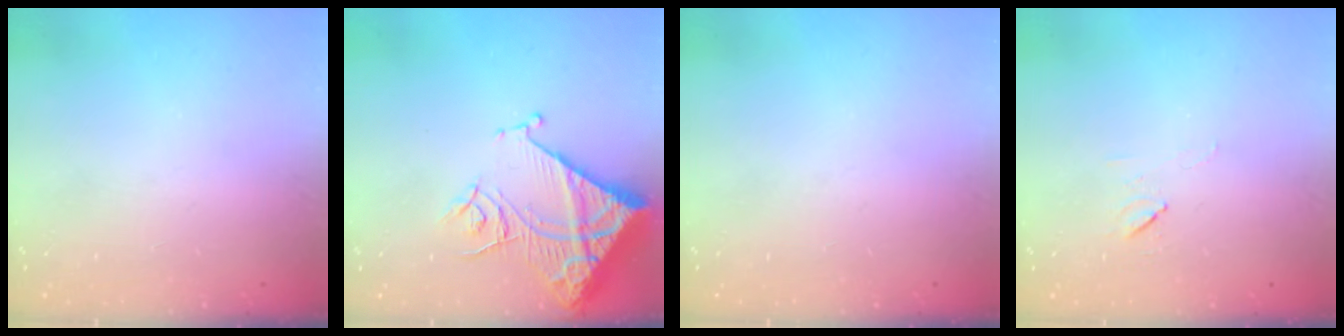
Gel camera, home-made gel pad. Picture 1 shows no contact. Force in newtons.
{"total": 14.6, "press": 14.5, "slide": 1.6}
{"total": 0.0}
{"total": 5.4, "press": 5.3, "slide": 1.0}